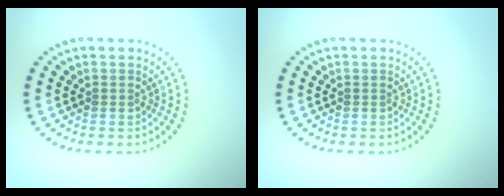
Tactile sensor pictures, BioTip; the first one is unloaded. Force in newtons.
{"total": 0.0}